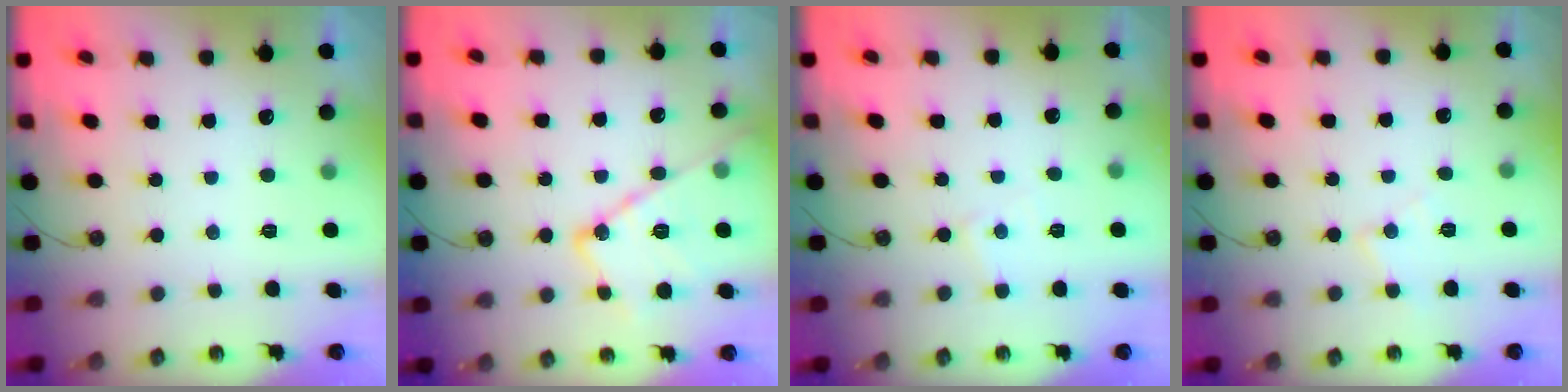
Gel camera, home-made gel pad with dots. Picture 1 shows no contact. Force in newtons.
{"total": 17.3, "press": 17.3, "slide": 1.5}
{"total": 3.6, "press": 3.6, "slide": 0.5}
{"total": 6.6, "press": 6.6, "slide": 0.4}